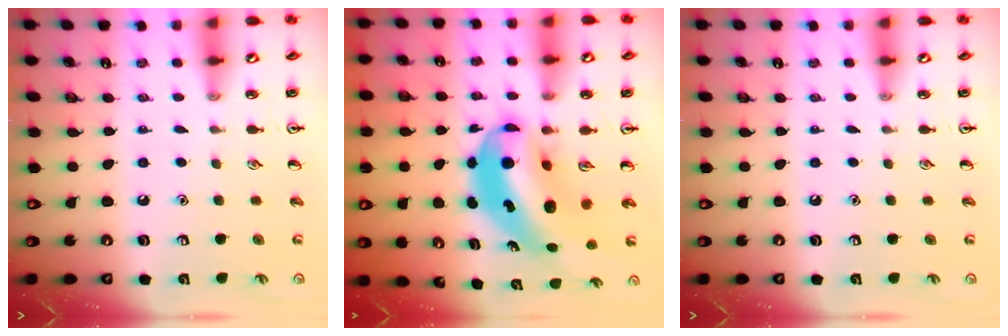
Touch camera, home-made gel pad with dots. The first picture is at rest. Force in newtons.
{"total": 8.1, "press": 7.7, "slide": 2.3}
{"total": 0.0}